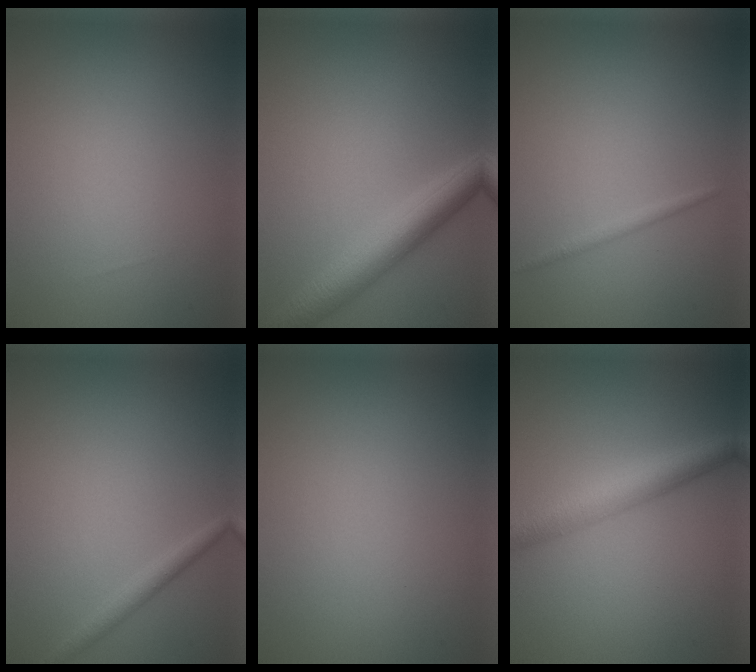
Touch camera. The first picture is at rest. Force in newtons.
{"total": 4.9, "press": 4.9, "slide": 0.2}
{"total": 0.8, "press": 0.8, "slide": 0.0}
{"total": 1.5, "press": 1.5, "slide": 0.0}
{"total": 0.0}
{"total": 4.9, "press": 4.9, "slide": 0.1}